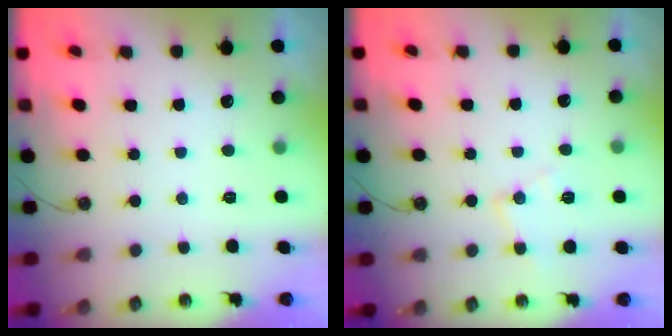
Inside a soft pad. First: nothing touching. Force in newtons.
{"total": 9.0, "press": 9.0, "slide": 0.7}